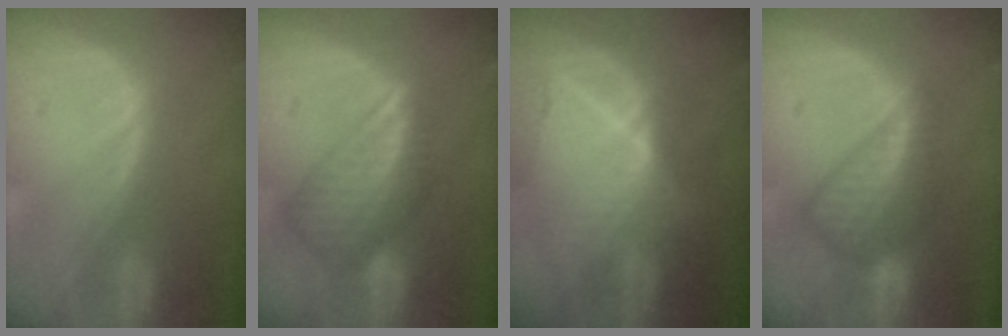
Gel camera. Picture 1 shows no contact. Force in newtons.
{"total": 8.7, "press": 7.6, "slide": 4.1}
{"total": 9.2, "press": 8.3, "slide": 4.0}
{"total": 7.3, "press": 6.9, "slide": 2.2}